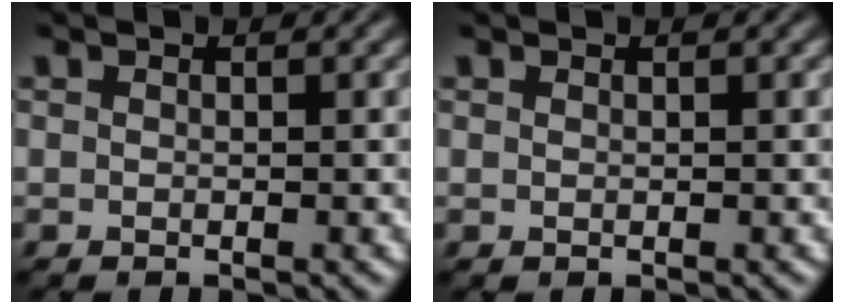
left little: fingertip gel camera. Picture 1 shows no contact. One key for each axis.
{"total": 0.0}